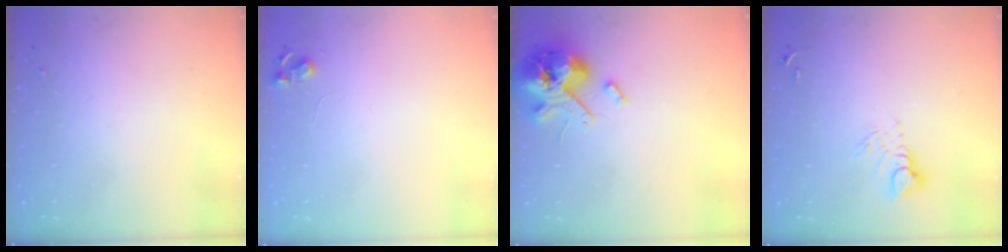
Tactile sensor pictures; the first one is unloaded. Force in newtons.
{"total": 5.8, "press": 5.8, "slide": 0.8}
{"total": 13.6, "press": 13.5, "slide": 2.2}
{"total": 7.2, "press": 7.1, "slide": 0.7}